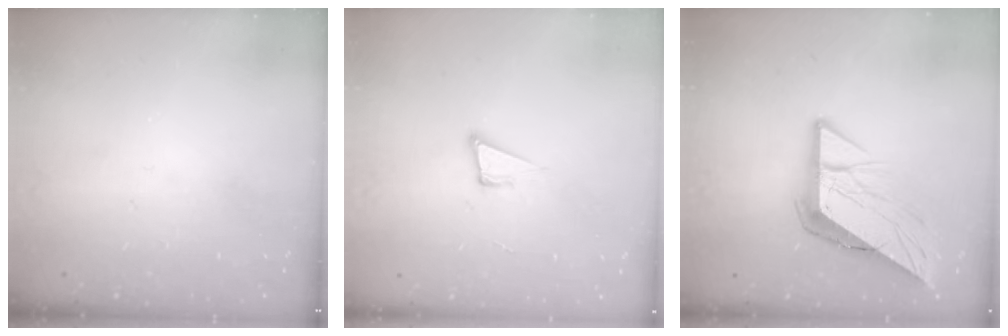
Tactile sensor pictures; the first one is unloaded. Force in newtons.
{"total": 5.1, "press": 3.9, "slide": 3.2}
{"total": 11.7, "press": 11.6, "slide": 1.4}